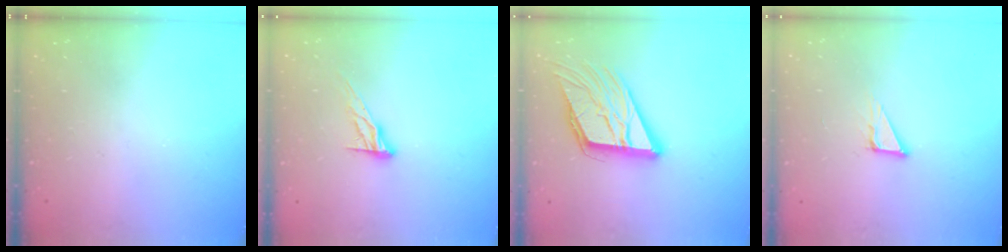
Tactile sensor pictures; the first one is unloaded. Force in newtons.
{"total": 8.2, "press": 8.2, "slide": 0.2}
{"total": 16.2, "press": 15.9, "slide": 2.9}
{"total": 5.0, "press": 5.0, "slide": 0.2}